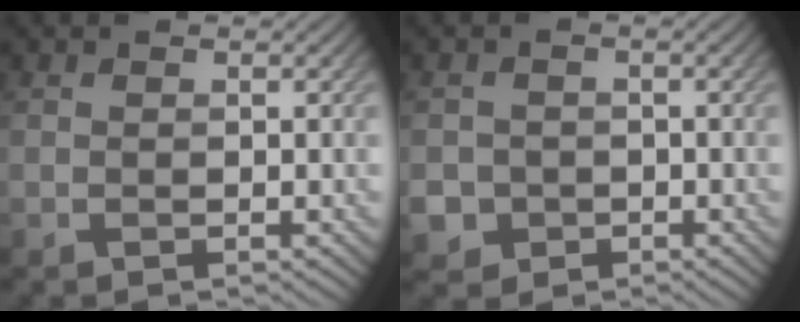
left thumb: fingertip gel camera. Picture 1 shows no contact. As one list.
[{"total": 3.9, "force": [-1.6, 3.4, 0.9], "torque": [-0.021, -0.007, -0.038]}]